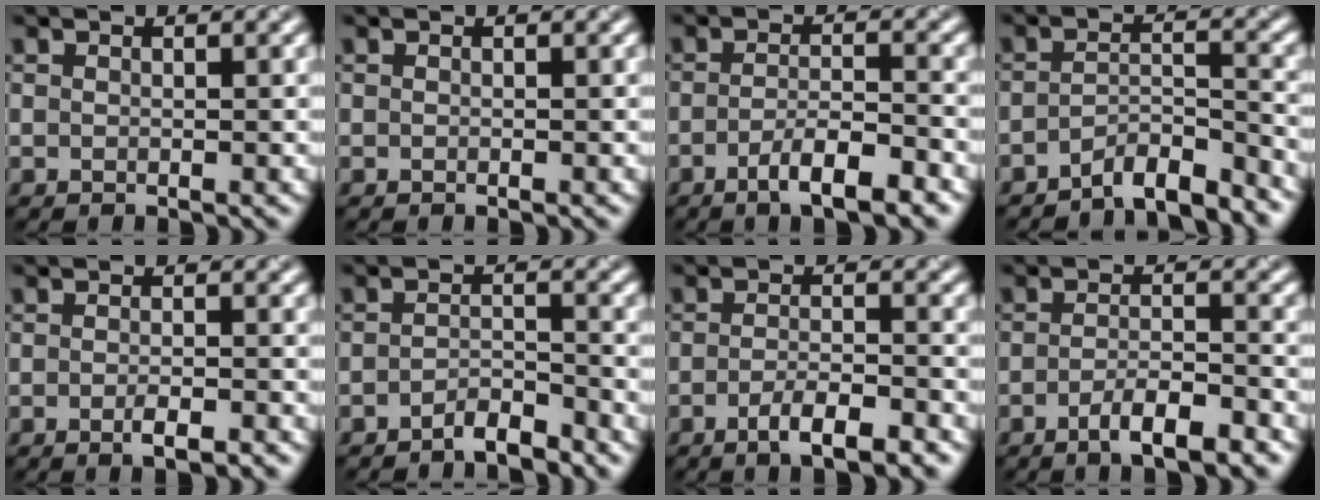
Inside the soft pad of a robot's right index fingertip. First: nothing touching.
{"total": 0.0}
{"total": 4.5, "force": [-2.7, 1.0, 3.4], "torque": [-0.058, 0.005, -0.045]}
{"total": 5.1, "force": [-4.5, 0.9, 2.1], "torque": [-0.030, 0.009, -0.077]}
{"total": 2.0, "force": [-1.1, 0.6, 1.6], "torque": [-0.019, 0.000, -0.017]}
{"total": 2.6, "force": [-2.4, 0.4, 1.0], "torque": [-0.019, 0.008, -0.046]}
{"total": 3.9, "force": [-2.5, 1.0, 2.9], "torque": [-0.048, 0.003, -0.042]}
{"total": 4.1, "force": [-2.7, 1.0, 3.0], "torque": [-0.049, 0.006, -0.045]}